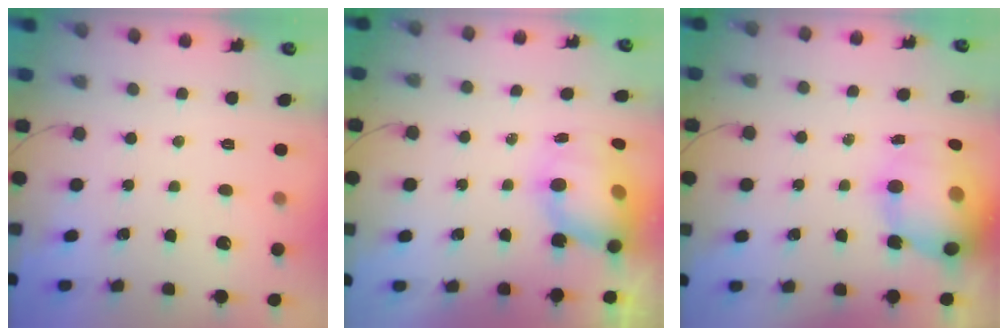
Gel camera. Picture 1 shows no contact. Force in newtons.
{"total": 10.2, "press": 10.0, "slide": 2.0}
{"total": 18.9, "press": 18.4, "slide": 4.5}